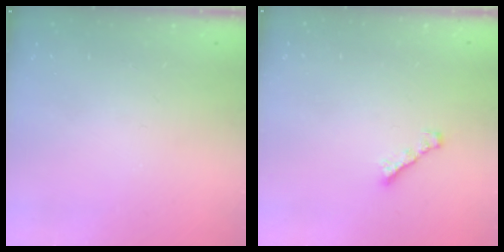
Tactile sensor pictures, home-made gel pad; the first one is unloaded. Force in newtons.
{"total": 1.8, "press": 1.7, "slide": 0.6}